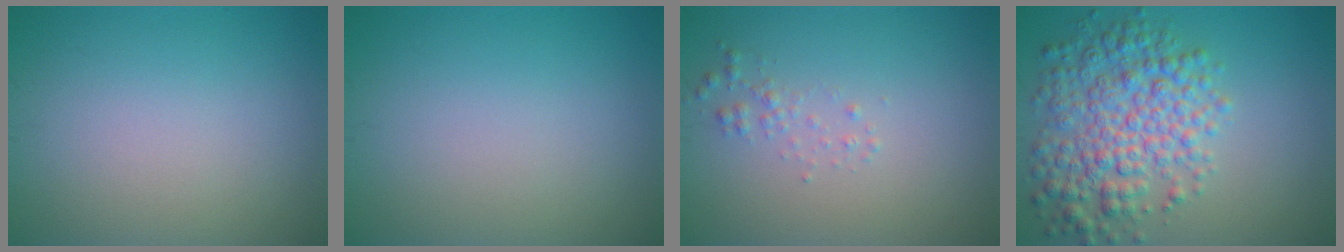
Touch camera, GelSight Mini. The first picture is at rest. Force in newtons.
{"total": 0.0}
{"total": 1.1, "press": 1.1, "slide": 0.0}
{"total": 6.8, "press": 6.8, "slide": 0.2}